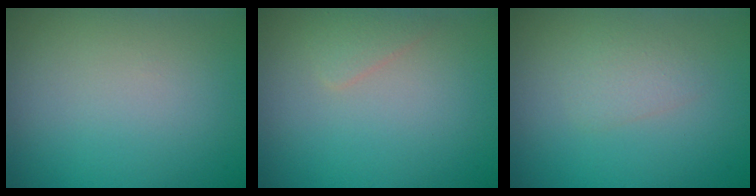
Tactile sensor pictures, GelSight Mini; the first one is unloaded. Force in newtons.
{"total": 1.1, "press": 1.1, "slide": 0.1}
{"total": 1.4, "press": 1.4, "slide": 0.1}